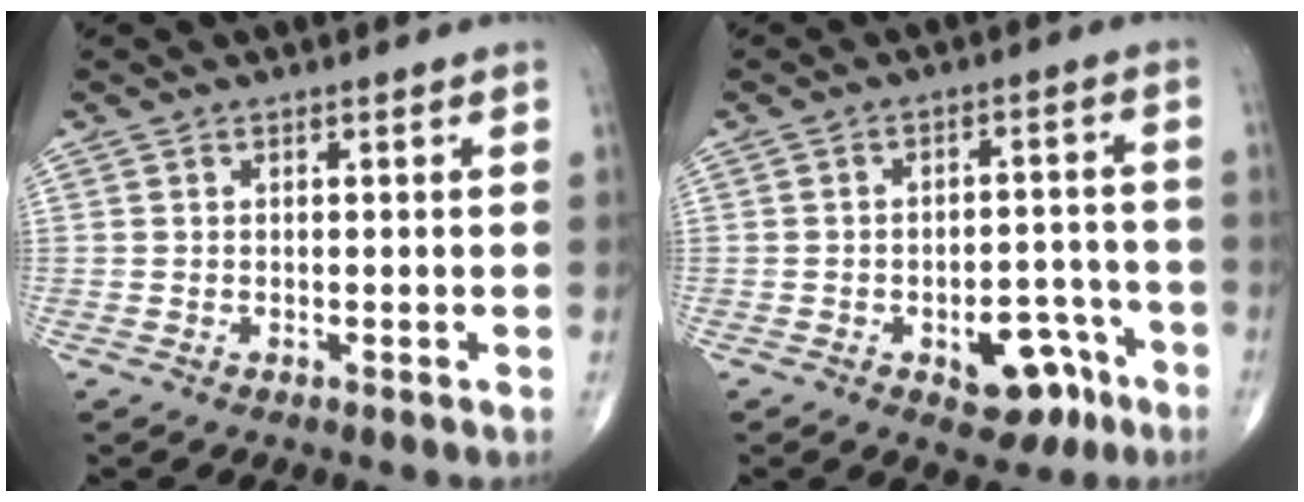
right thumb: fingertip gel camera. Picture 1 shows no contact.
{"total": 9.2, "force": [-4.6, 5.1, 6.0], "torque": [-0.051, 0.041, -0.056]}